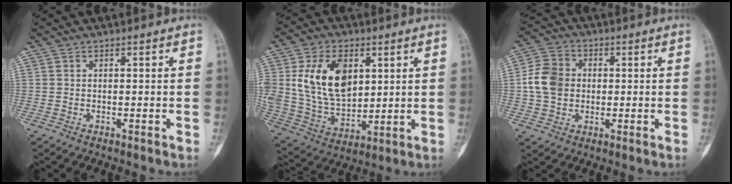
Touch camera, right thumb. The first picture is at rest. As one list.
[{"total": 17.4, "force": [4.7, 11.3, 12.5], "torque": [-0.207, -0.013, 0.103]}, {"total": 8.5, "force": [0.1, 7.0, 4.8], "torque": [-0.078, 0.014, -0.005]}]